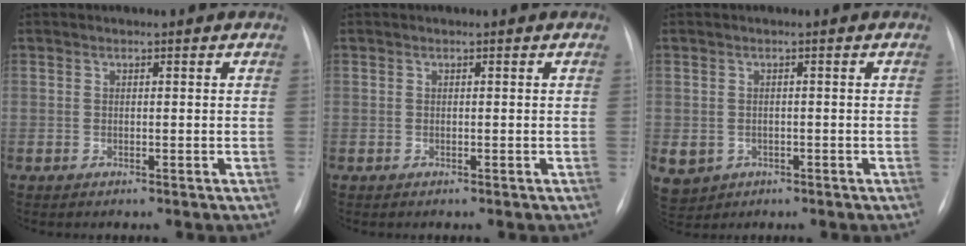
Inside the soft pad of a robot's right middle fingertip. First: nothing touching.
{"total": 0.0}
{"total": 7.2, "force": [-2.8, 6.3, 2.3], "torque": [-0.065, 0.001, -0.031]}